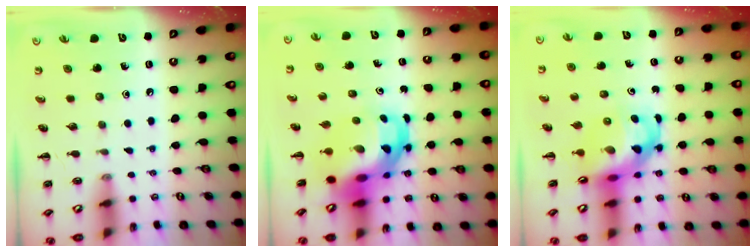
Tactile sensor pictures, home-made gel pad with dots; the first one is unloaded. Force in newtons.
{"total": 11.7, "press": 11.2, "slide": 3.3}
{"total": 10.1, "press": 9.7, "slide": 2.8}